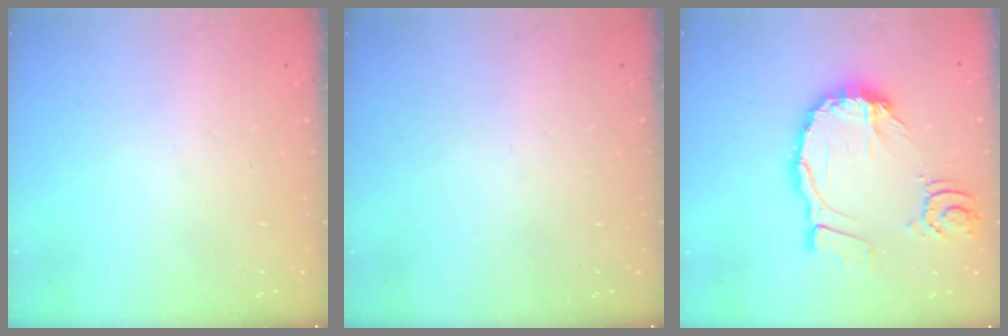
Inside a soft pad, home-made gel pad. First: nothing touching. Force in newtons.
{"total": 0.0}
{"total": 17.7, "press": 17.6, "slide": 1.9}